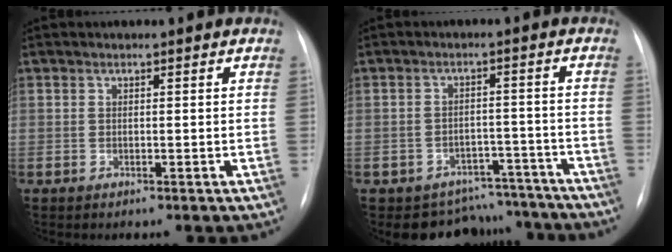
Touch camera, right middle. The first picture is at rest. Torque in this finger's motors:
{"motor_torque": [0.79, -0.95, 0.06, 0.02]}